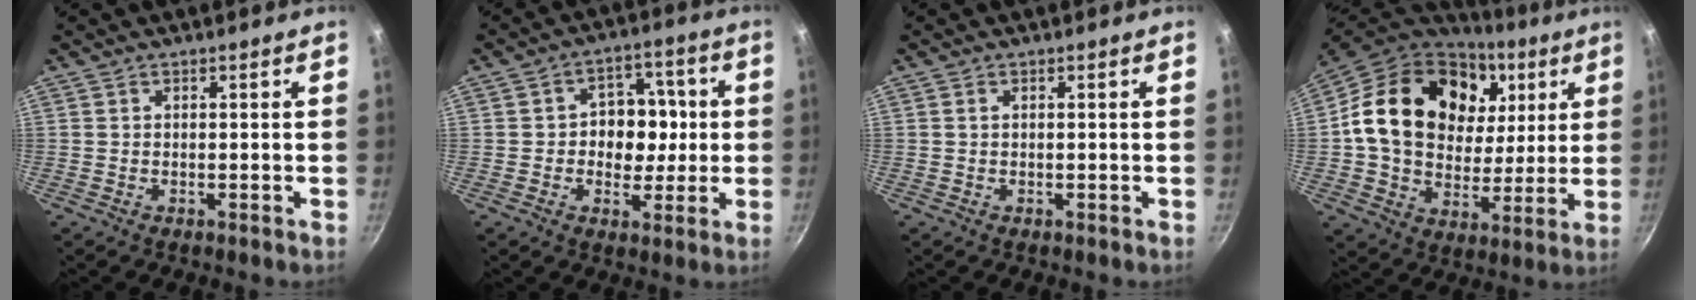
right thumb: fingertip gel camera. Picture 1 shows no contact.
{"total": 9.9, "force": [0.1, 7.8, 6.0], "torque": [-0.031, 0.009, -0.006]}
{"total": 0.6, "force": [0.2, 0.4, 0.5], "torque": [-0.009, 0.002, 0.003]}
{"total": 26.3, "force": [8.0, 19.1, 16.3], "torque": [-0.267, 0.001, 0.136]}